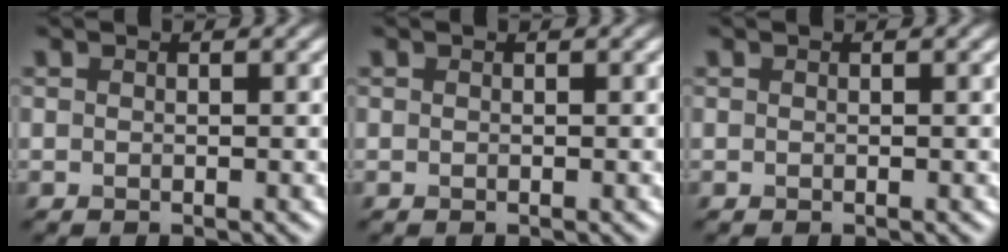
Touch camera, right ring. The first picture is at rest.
{"total": 0.0}
{"total": 0.0}